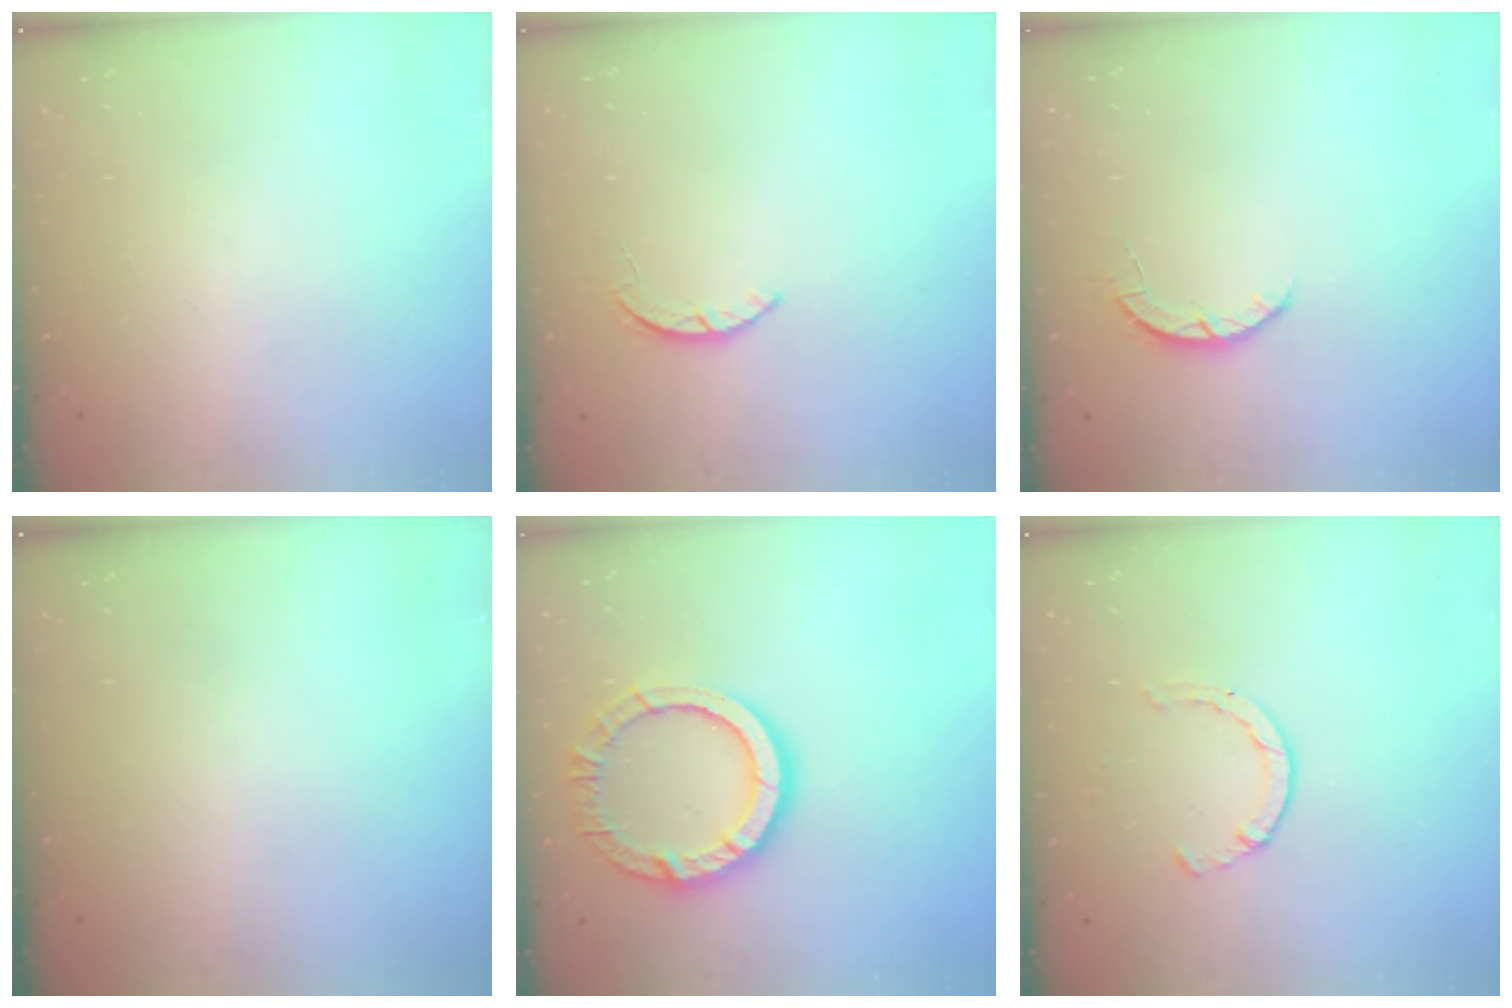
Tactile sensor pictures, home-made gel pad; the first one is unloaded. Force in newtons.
{"total": 1.9, "press": 1.9, "slide": 0.3}
{"total": 3.3, "press": 3.3, "slide": 0.5}
{"total": 0.0}
{"total": 12.7, "press": 12.6, "slide": 0.9}
{"total": 2.1, "press": 2.1, "slide": 0.5}